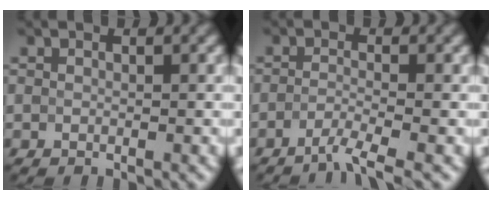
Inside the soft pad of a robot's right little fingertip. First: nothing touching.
{"total": 2.5, "force": [-2.4, -0.2, 0.8], "torque": [-0.015, -0.001, -0.055]}